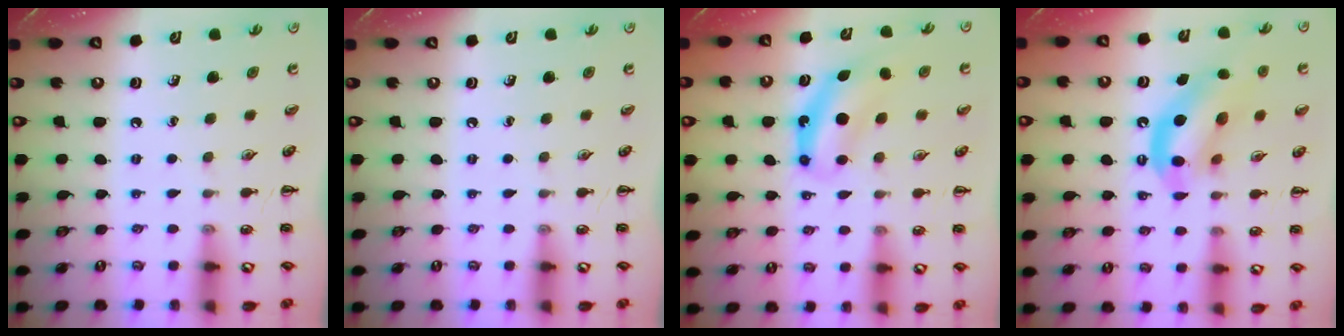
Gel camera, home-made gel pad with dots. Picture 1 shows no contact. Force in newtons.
{"total": 0.0}
{"total": 7.4, "press": 7.4, "slide": 0.2}
{"total": 11.5, "press": 11.1, "slide": 3.0}